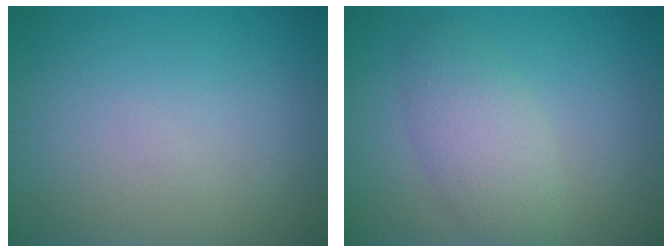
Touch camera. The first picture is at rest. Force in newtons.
{"total": 3.5, "press": 3.5, "slide": 0.2}